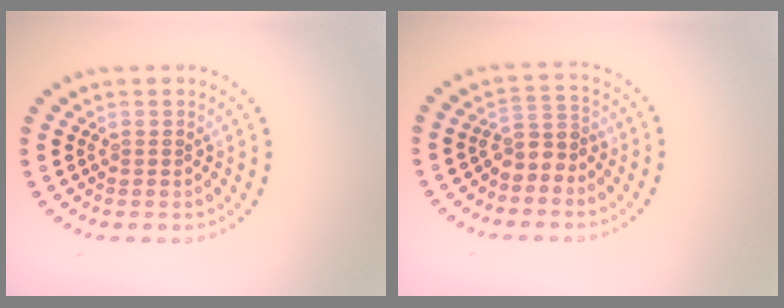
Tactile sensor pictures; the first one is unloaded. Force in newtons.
{"total": 2.4, "press": 2.0, "slide": 1.4}